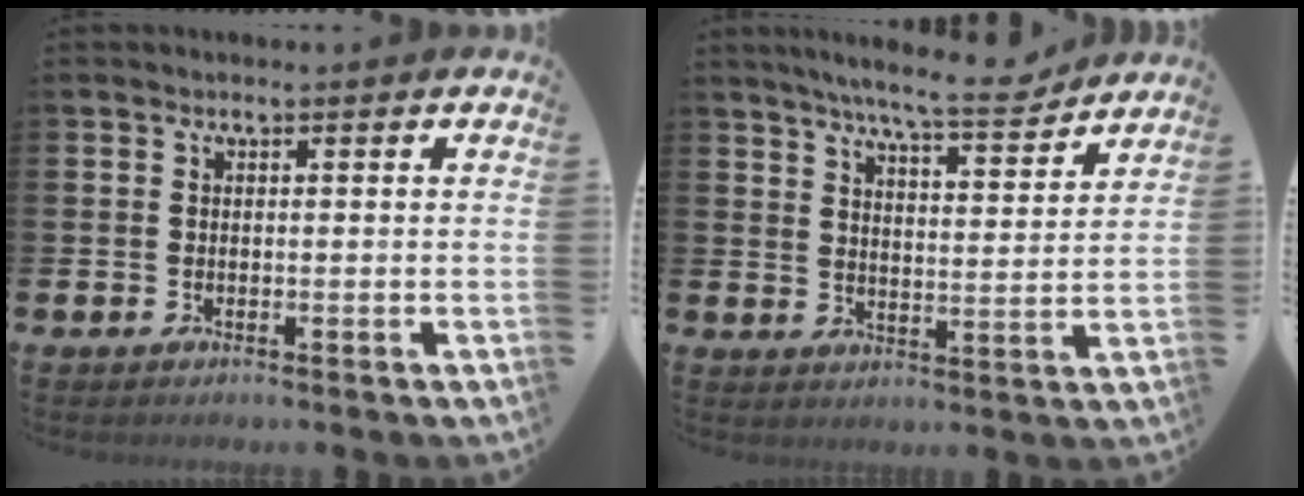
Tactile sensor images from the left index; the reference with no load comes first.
{"total": 8.1, "force": [7.5, 0.4, 3.1], "torque": [-0.061, -0.047, 0.127]}